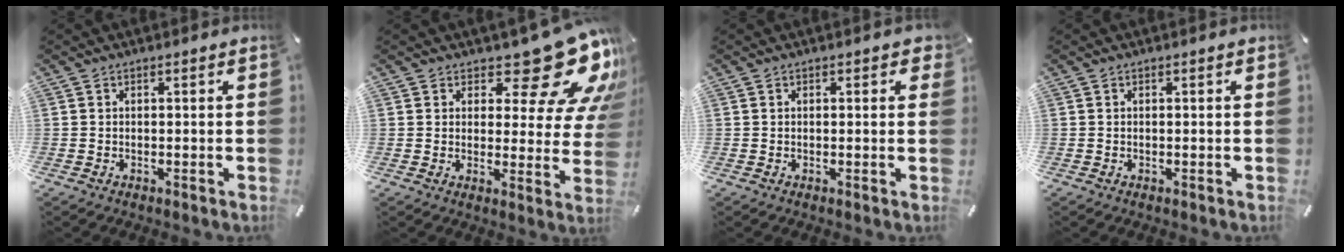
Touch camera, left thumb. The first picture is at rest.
{"total": 17.7, "force": [12.0, 6.8, 11.1], "torque": [-0.136, -0.093, 0.197]}
{"total": 1.1, "force": [0.4, 0.7, 0.7], "torque": [0.001, -0.001, 0.002]}
{"total": 0.0}